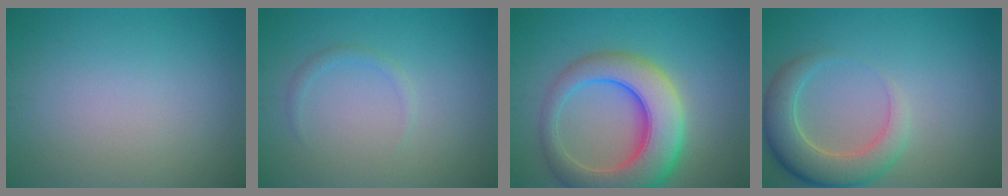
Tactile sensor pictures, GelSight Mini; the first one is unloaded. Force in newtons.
{"total": 1.0, "press": 1.0, "slide": 0.0}
{"total": 9.7, "press": 9.7, "slide": 0.6}
{"total": 5.3, "press": 5.3, "slide": 0.6}